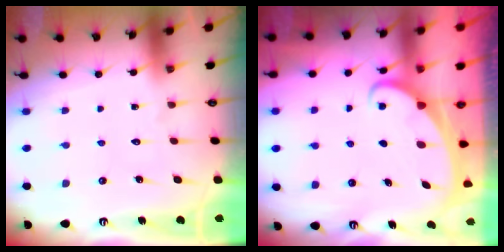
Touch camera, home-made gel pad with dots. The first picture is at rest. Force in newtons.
{"total": 2.0, "press": 2.0, "slide": 0.3}